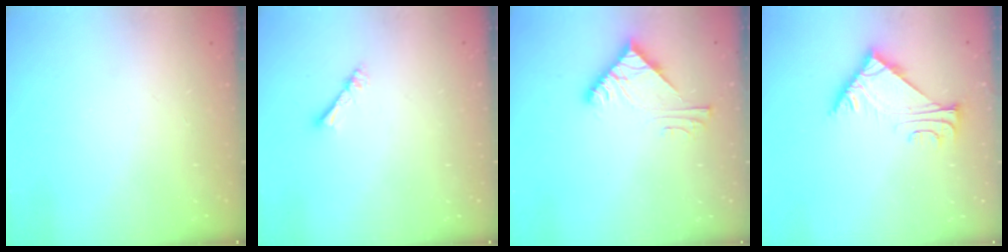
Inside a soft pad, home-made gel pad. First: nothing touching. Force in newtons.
{"total": 2.3, "press": 2.3, "slide": 0.3}
{"total": 6.6, "press": 6.6, "slide": 0.5}
{"total": 5.7, "press": 5.6, "slide": 0.7}